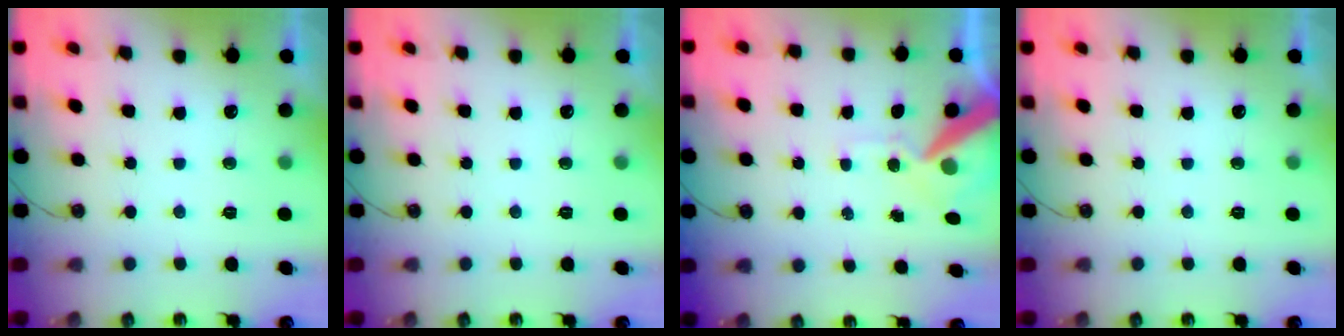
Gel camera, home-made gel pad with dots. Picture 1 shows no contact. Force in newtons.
{"total": 0.0}
{"total": 11.7, "press": 11.6, "slide": 1.5}
{"total": 0.0}